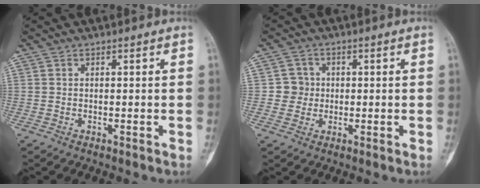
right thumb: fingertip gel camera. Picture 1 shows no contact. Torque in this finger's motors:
{"motor_torque": [0.24, 0.72, 0.06, -0.18, 0.03]}